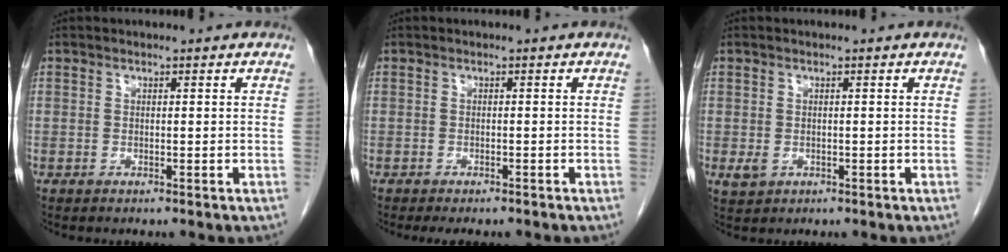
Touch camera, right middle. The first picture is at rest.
{"total": 4.0, "force": [-3.4, 1.1, 1.8], "torque": [-0.016, -0.006, -0.044]}
{"total": 1.8, "force": [-0.4, 1.4, 1.1], "torque": [-0.024, -0.002, 0.002]}